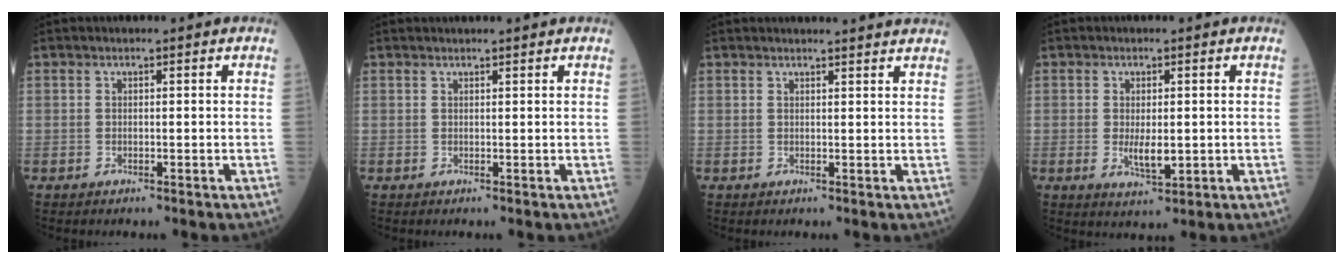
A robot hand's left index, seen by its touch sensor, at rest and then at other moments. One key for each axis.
{"total": 2.2, "fx": 2.1, "fy": 0.0, "fz": 0.8, "tx": -0.006, "ty": 0.014, "tz": 0.027}
{"total": 6.6, "fx": 6.4, "fy": -0.1, "fz": 1.6, "tx": -0.015, "ty": 0.011, "tz": 0.056}
{"total": 3.8, "fx": -0.4, "fy": 1.4, "fz": 3.5, "tx": -0.066, "ty": -0.009, "tz": -0.001}